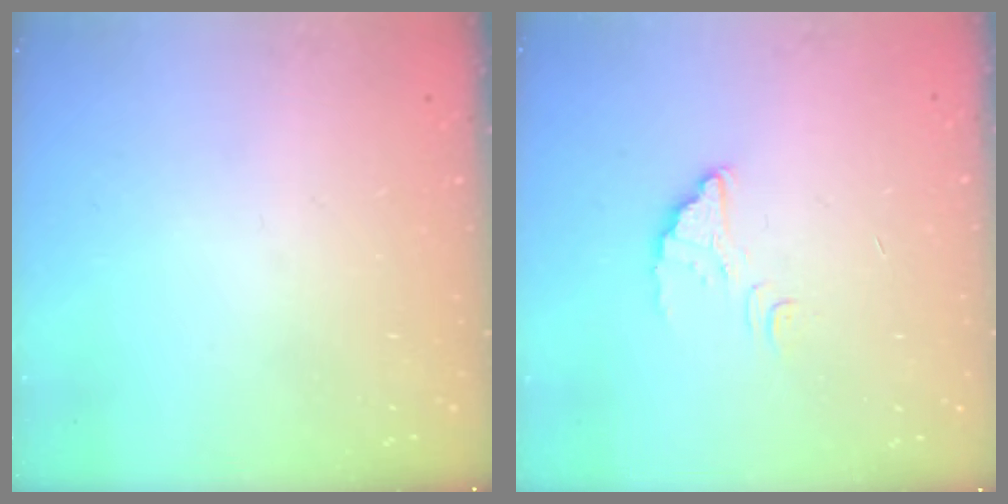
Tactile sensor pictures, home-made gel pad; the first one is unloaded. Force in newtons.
{"total": 3.1, "press": 3.1, "slide": 0.2}